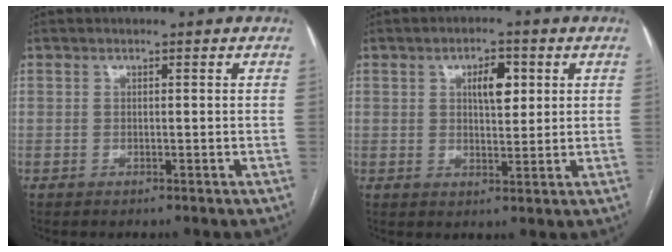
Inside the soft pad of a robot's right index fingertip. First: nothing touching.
{"total": 4.8, "force": [1.6, 2.1, 4.0], "torque": [-0.064, 0.007, 0.026]}